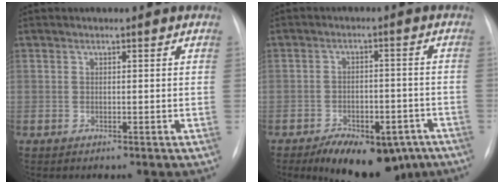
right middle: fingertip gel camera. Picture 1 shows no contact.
{"total": 13.6, "force": [-9.4, 6.6, 7.3], "torque": [-0.096, 0.012, -0.131]}